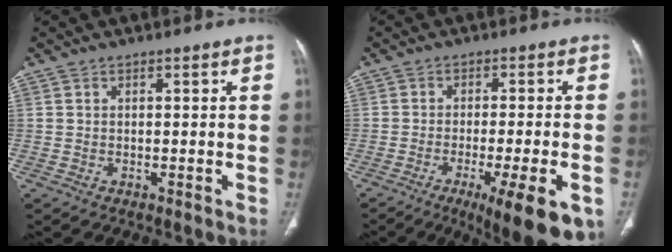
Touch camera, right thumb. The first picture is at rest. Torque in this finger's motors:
{"motor_torque": [1.59, 2.02, 0.07, -0.01, 0.11]}